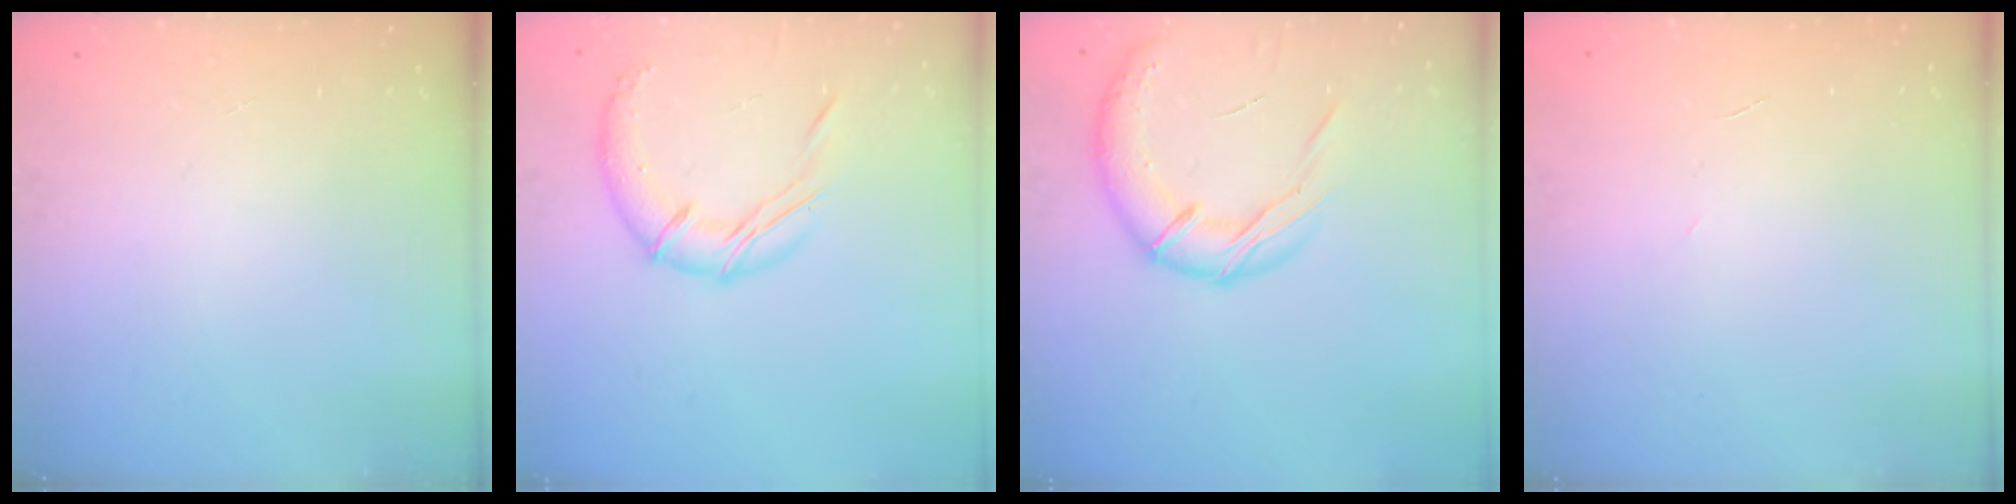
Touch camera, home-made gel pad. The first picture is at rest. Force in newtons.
{"total": 11.6, "press": 11.5, "slide": 1.5}
{"total": 16.7, "press": 16.5, "slide": 2.7}
{"total": 1.8, "press": 1.7, "slide": 0.5}